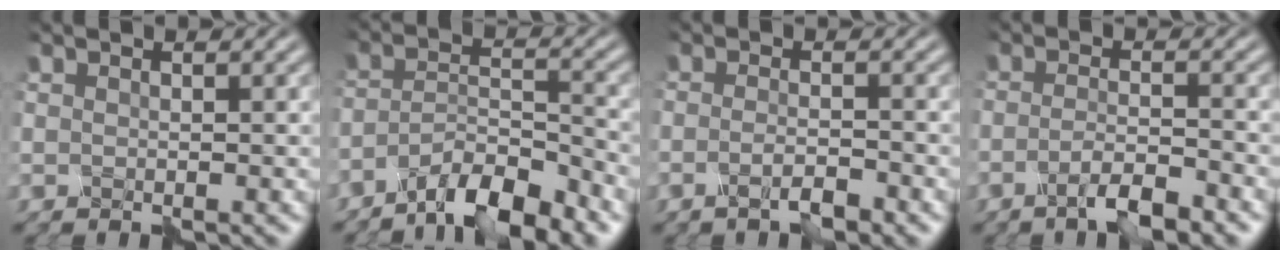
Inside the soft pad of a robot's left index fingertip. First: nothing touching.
{"total": 7.1, "force": [-5.4, 1.5, 4.3], "torque": [-0.071, 0.004, -0.096]}
{"total": 2.4, "force": [-1.4, 0.6, 1.8], "torque": [-0.032, 0.001, -0.029]}
{"total": 3.5, "force": [-2.2, 0.7, 2.6], "torque": [-0.048, 0.004, -0.047]}